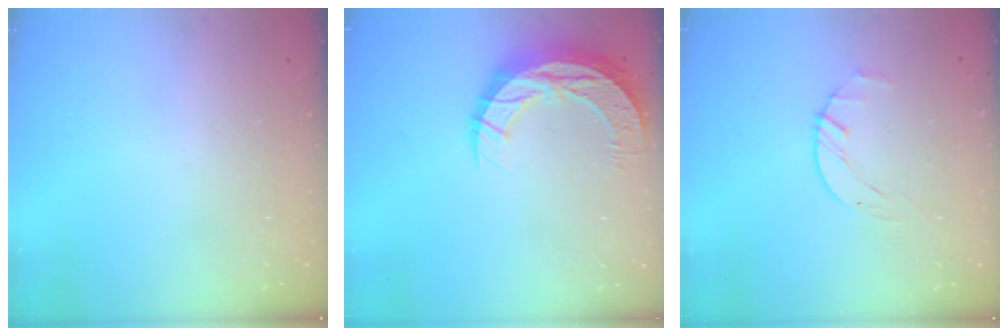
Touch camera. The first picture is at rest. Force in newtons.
{"total": 11.0, "press": 11.0, "slide": 0.8}
{"total": 1.6, "press": 1.6, "slide": 0.3}